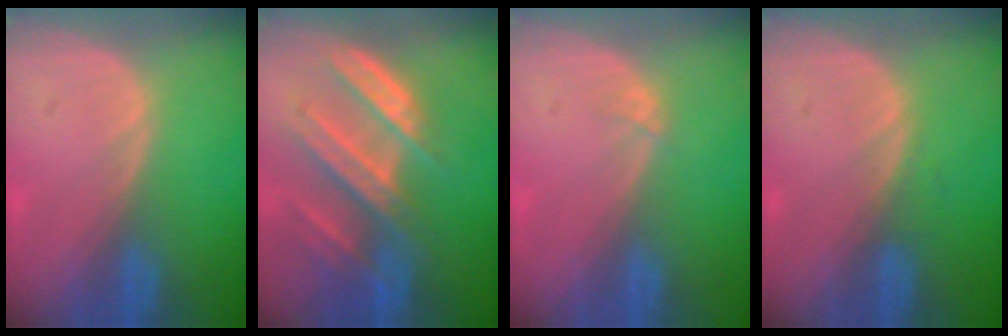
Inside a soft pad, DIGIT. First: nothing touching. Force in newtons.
{"total": 9.2, "press": 8.1, "slide": 4.3}
{"total": 0.7, "press": 0.6, "slide": 0.3}
{"total": 0.6, "press": 0.6, "slide": 0.2}